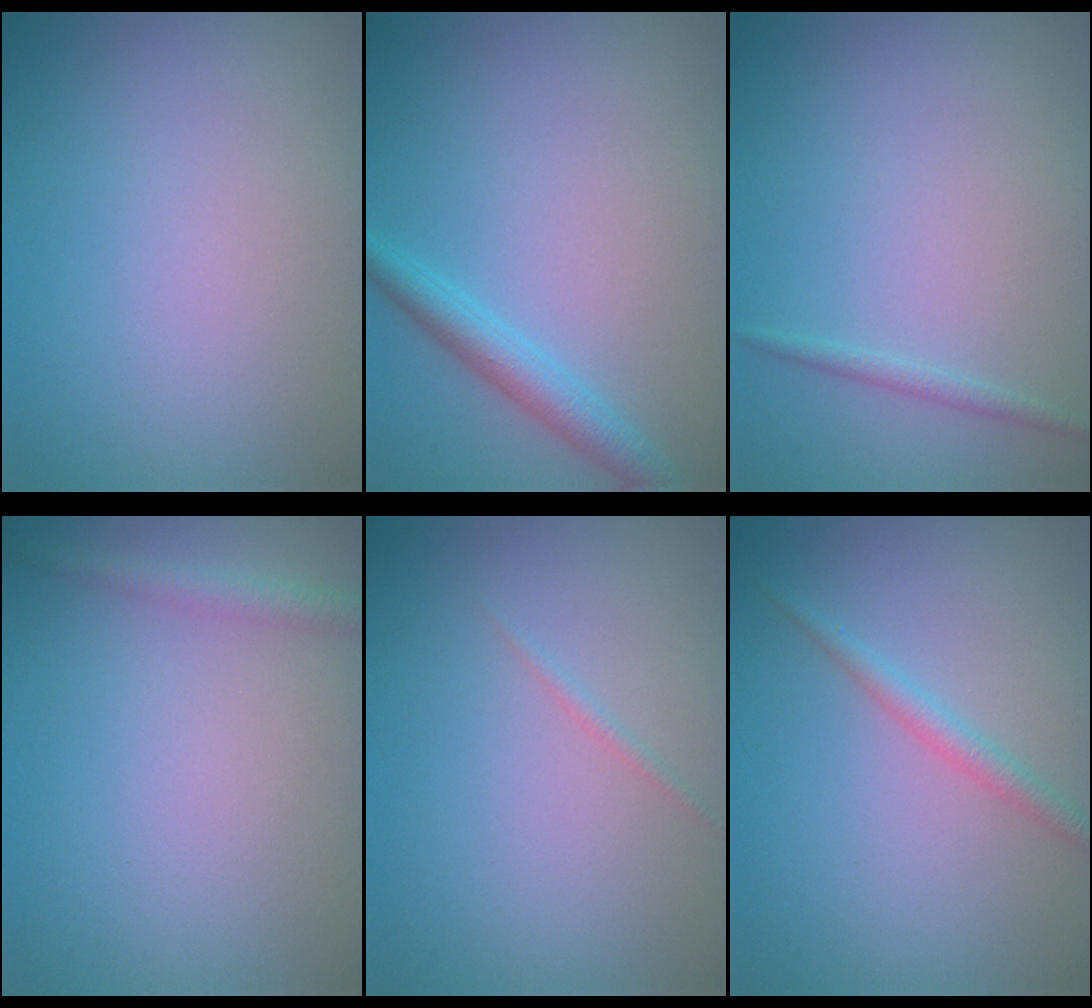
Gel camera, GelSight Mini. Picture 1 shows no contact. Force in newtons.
{"total": 2.6, "press": 2.6, "slide": 0.2}
{"total": 0.9, "press": 0.9, "slide": 0.1}
{"total": 1.6, "press": 1.6, "slide": 0.1}
{"total": 0.6, "press": 0.6, "slide": 0.0}
{"total": 1.6, "press": 1.6, "slide": 0.0}